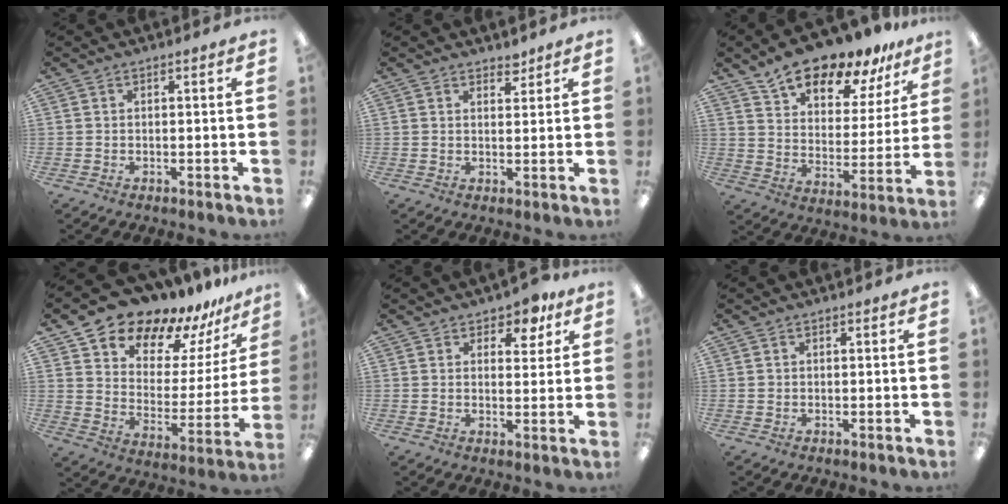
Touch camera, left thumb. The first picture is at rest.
{"total": 2.6, "force": [2.3, 1.0, 0.4], "torque": [0.006, -0.015, 0.041]}
{"total": 15.3, "force": [13.3, 5.1, 5.5], "torque": [-0.099, -0.095, 0.236]}
{"total": 16.1, "force": [14.1, 7.0, 3.4], "torque": [-0.070, -0.120, 0.248]}
{"total": 5.1, "force": [3.7, 3.0, 1.9], "torque": [-0.011, -0.019, 0.060]}
{"total": 0.6, "force": [0.1, 0.6, 0.0], "torque": [0.000, 0.004, 0.001]}